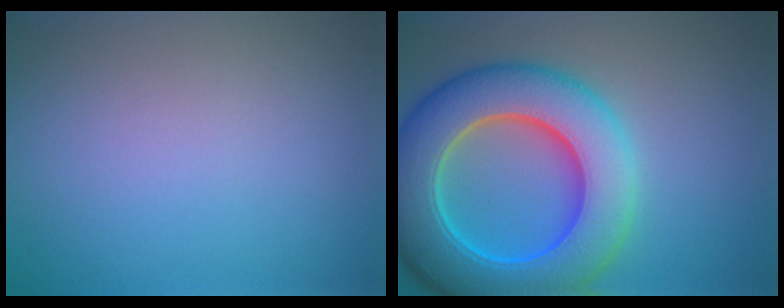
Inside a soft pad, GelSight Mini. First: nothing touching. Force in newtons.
{"total": 11.7, "press": 11.7, "slide": 0.2}